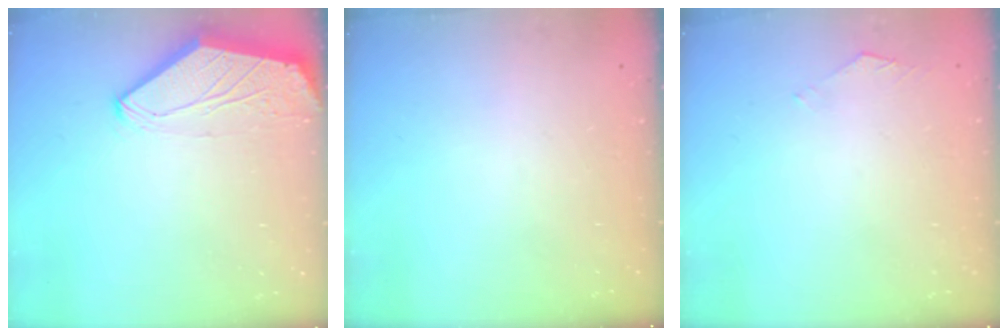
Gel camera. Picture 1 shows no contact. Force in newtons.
{"total": 0.0}
{"total": 2.6, "press": 2.6, "slide": 0.5}